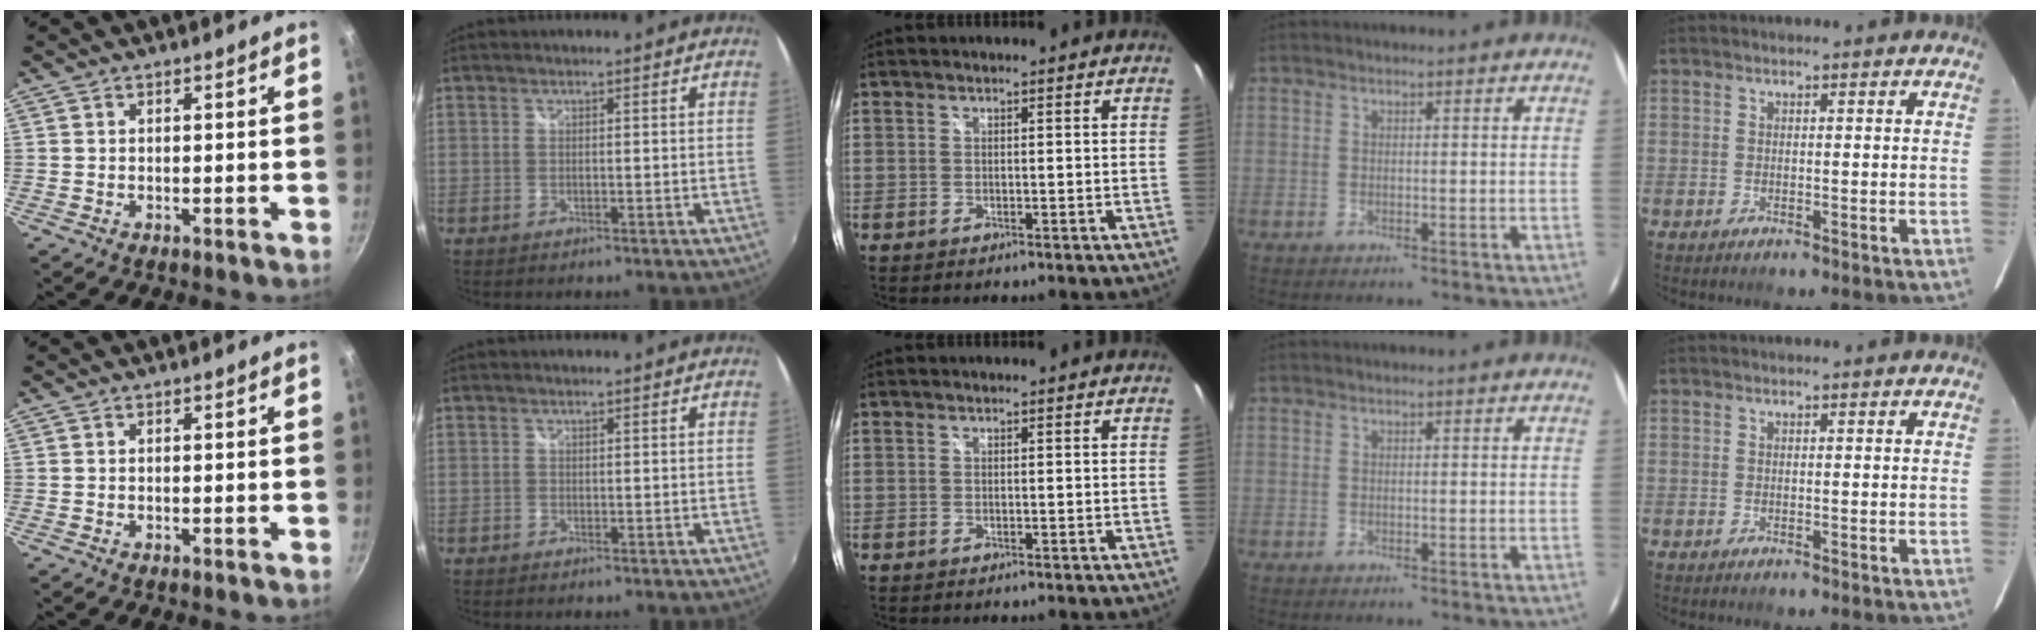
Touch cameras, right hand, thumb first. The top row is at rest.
{}